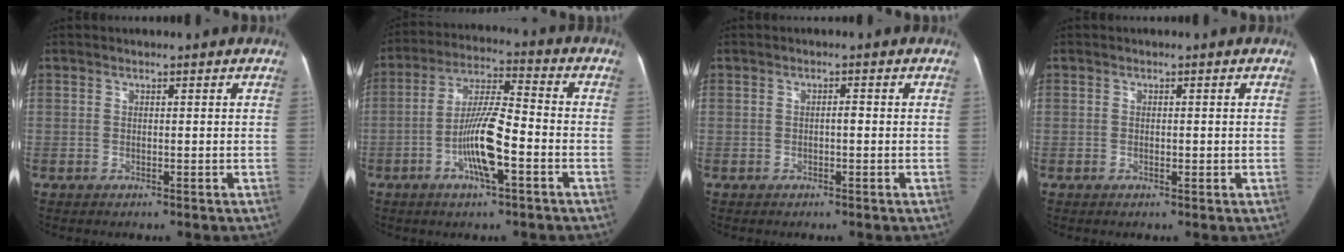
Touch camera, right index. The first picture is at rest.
{"total": 10.7, "force": [-3.7, 1.7, 9.9], "torque": [-0.193, 0.009, -0.068]}
{"total": 1.0, "force": [-0.2, 0.4, 0.9], "torque": [-0.013, 0.003, -0.004]}
{"total": 0.9, "force": [-0.2, 0.5, 0.8], "torque": [-0.014, 0.000, -0.003]}